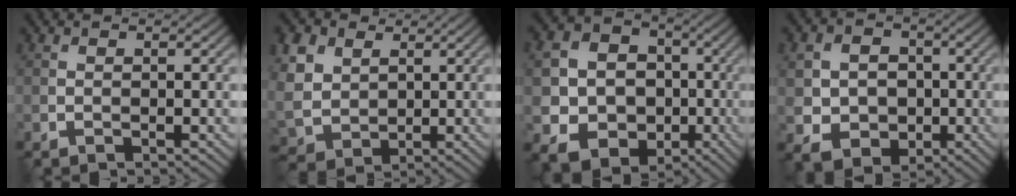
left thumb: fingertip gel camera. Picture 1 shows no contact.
{"total": 8.6, "force": [3.0, 6.6, 4.6], "torque": [-0.163, 0.012, 0.062]}
{"total": 13.3, "force": [-2.3, 12.0, 5.3], "torque": [-0.156, -0.034, -0.053]}
{"total": 8.1, "force": [-0.7, 7.3, 3.2], "torque": [-0.099, -0.007, -0.026]}